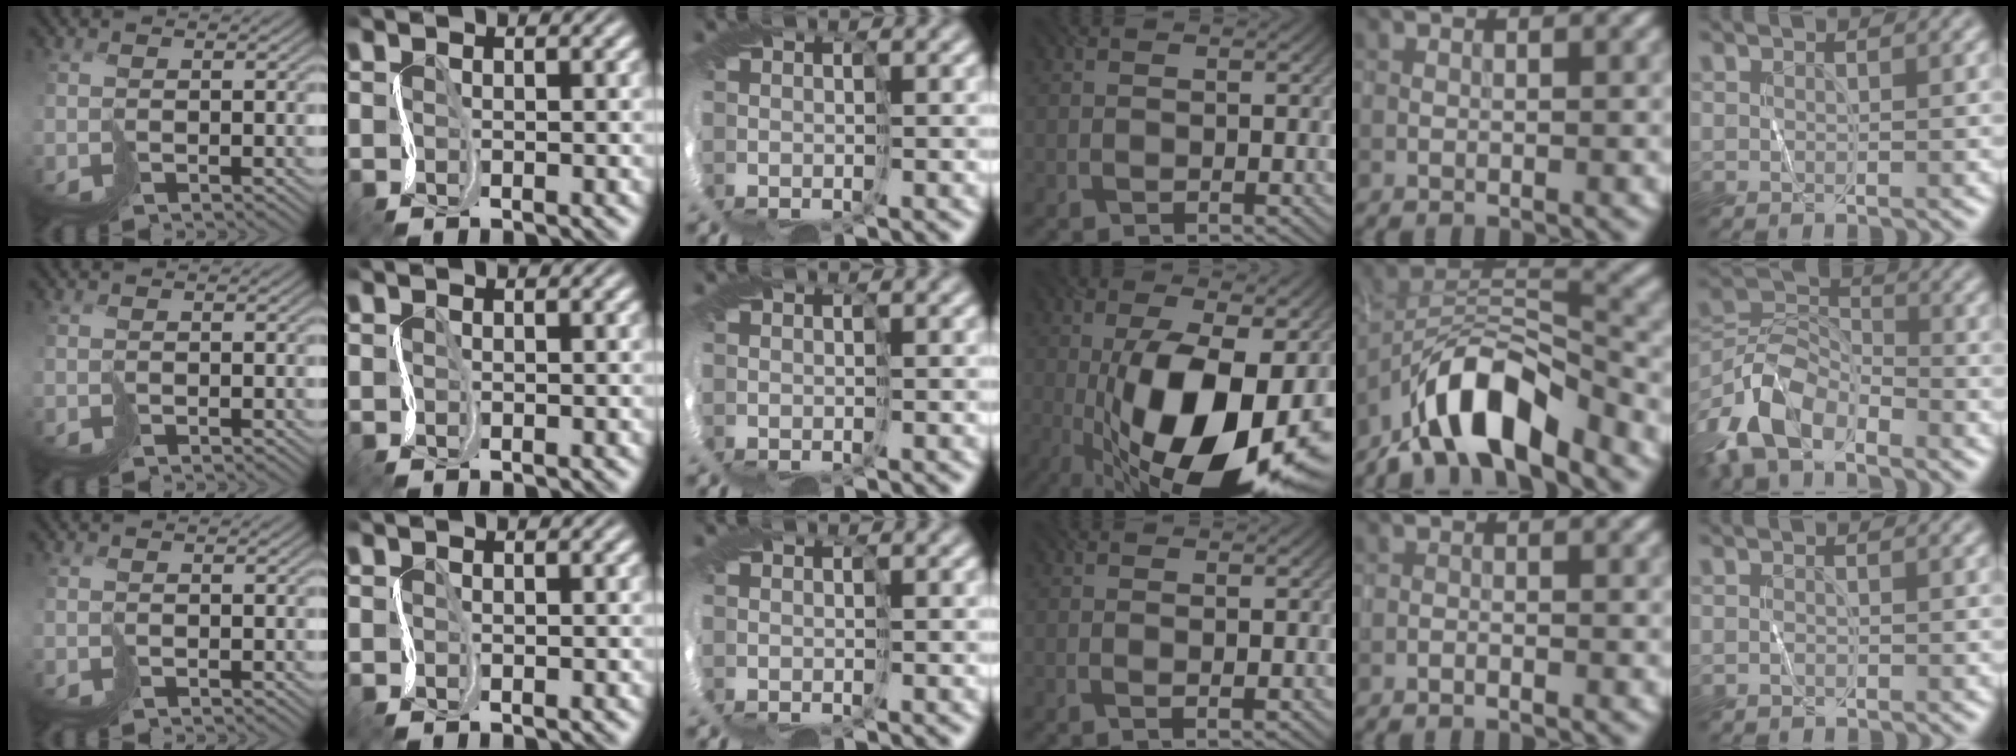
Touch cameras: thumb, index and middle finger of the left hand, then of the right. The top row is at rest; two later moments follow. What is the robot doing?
{"motion": "cut", "object": "wrapping paper"}